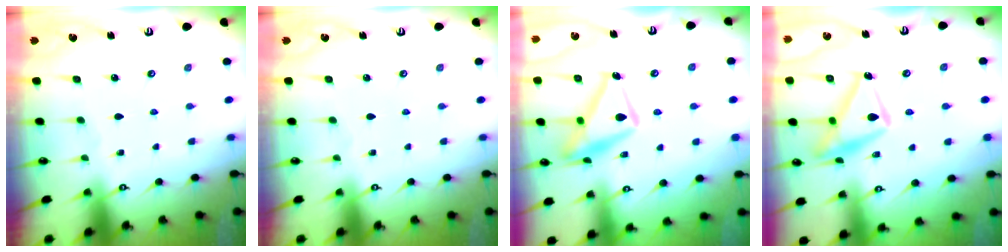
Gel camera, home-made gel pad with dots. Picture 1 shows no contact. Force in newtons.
{"total": 0.0}
{"total": 17.2, "press": 17.2, "slide": 1.1}
{"total": 17.5, "press": 17.4, "slide": 1.0}